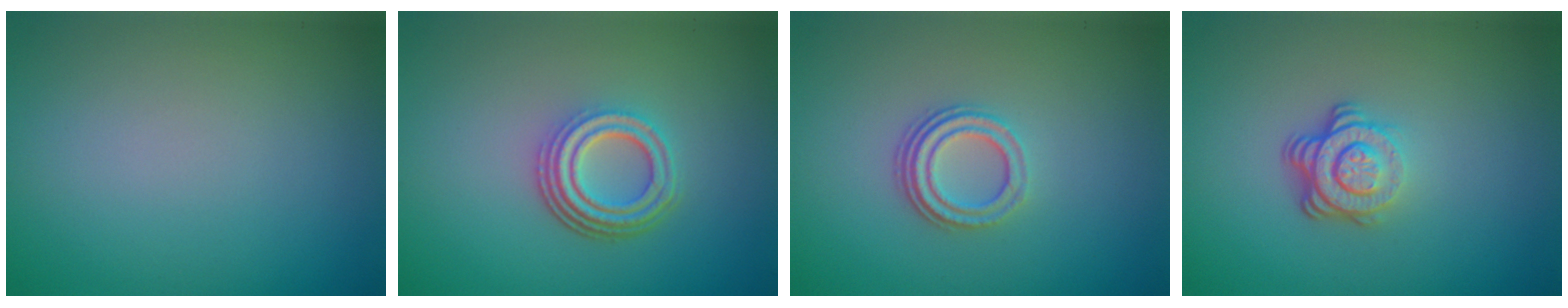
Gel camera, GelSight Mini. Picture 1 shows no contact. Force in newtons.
{"total": 4.5, "press": 3.3, "slide": 3.1}
{"total": 3.2, "press": 2.3, "slide": 2.2}
{"total": 3.9, "press": 2.7, "slide": 2.9}